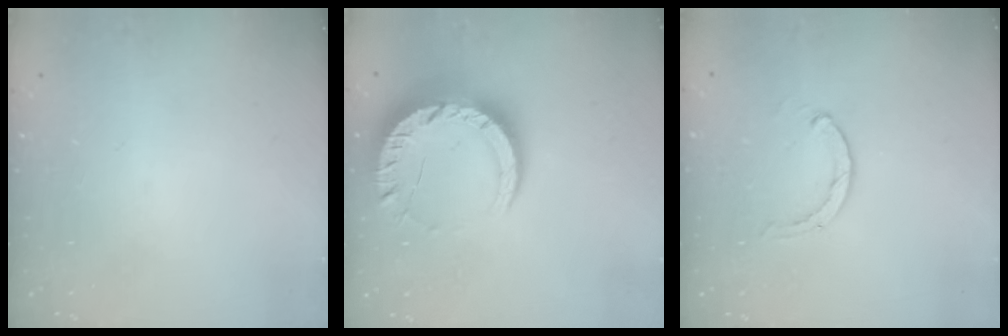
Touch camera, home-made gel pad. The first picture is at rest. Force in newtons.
{"total": 12.7, "press": 12.7, "slide": 0.8}
{"total": 2.8, "press": 2.8, "slide": 0.5}